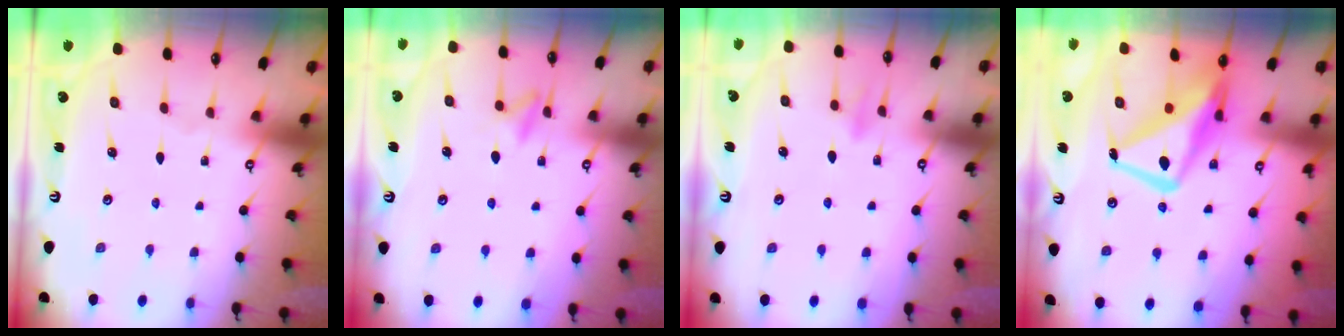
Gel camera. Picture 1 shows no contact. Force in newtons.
{"total": 6.7, "press": 6.6, "slide": 1.2}
{"total": 6.6, "press": 6.5, "slide": 1.2}
{"total": 15.3, "press": 15.2, "slide": 1.7}